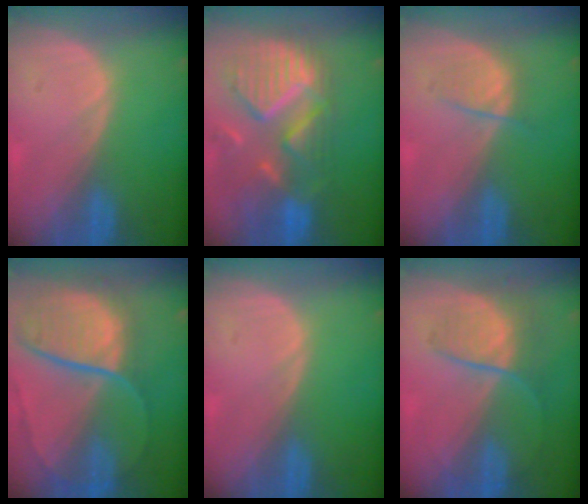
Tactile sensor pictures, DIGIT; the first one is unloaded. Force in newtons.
{"total": 12.4, "press": 10.6, "slide": 6.5}
{"total": 2.6, "press": 2.5, "slide": 0.5}
{"total": 11.0, "press": 9.2, "slide": 6.1}
{"total": 0.0}
{"total": 6.6, "press": 6.2, "slide": 2.3}